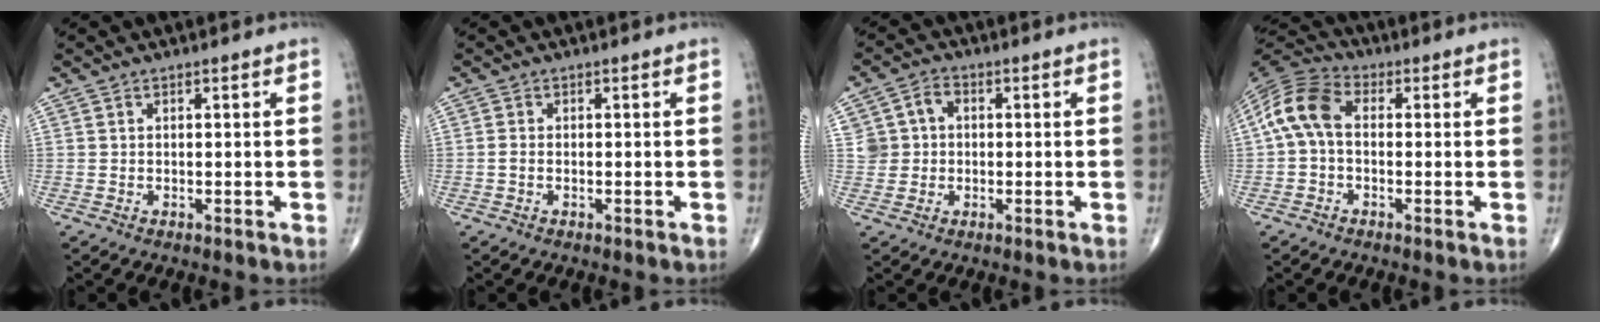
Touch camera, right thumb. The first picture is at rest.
{"total": 1.0, "force": [-0.3, 0.6, 0.7], "torque": [-0.017, -0.001, -0.006]}
{"total": 5.2, "force": [0.5, 4.7, 2.1], "torque": [-0.020, 0.013, 0.005]}
{"total": 9.4, "force": [0.2, 6.0, 7.2], "torque": [-0.144, 0.027, -0.012]}